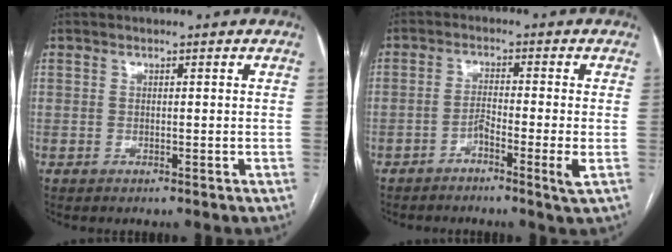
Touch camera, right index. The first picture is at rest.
{"total": 4.2, "force": [-1.9, -0.3, 3.8], "torque": [-0.072, 0.002, -0.034]}